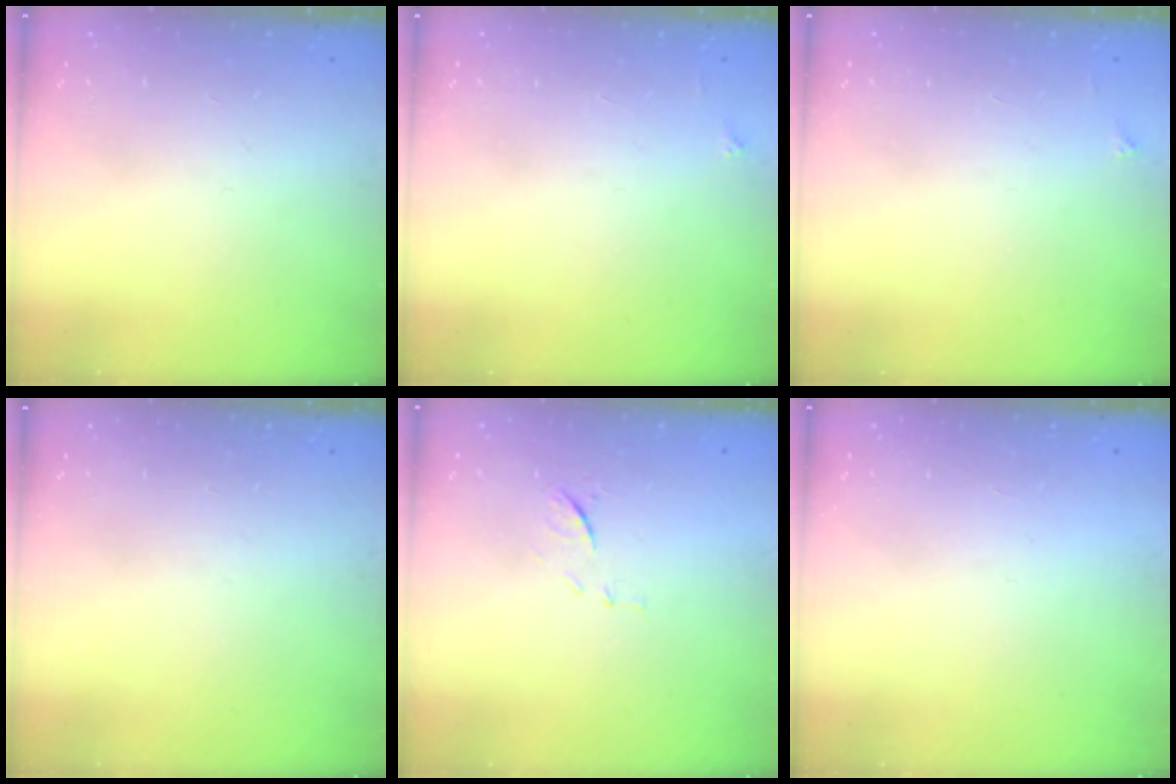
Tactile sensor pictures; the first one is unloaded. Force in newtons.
{"total": 2.0, "press": 2.0, "slide": 0.3}
{"total": 2.0, "press": 2.0, "slide": 0.3}
{"total": 0.0}
{"total": 6.2, "press": 6.2, "slide": 1.0}
{"total": 1.6, "press": 1.6, "slide": 0.1}